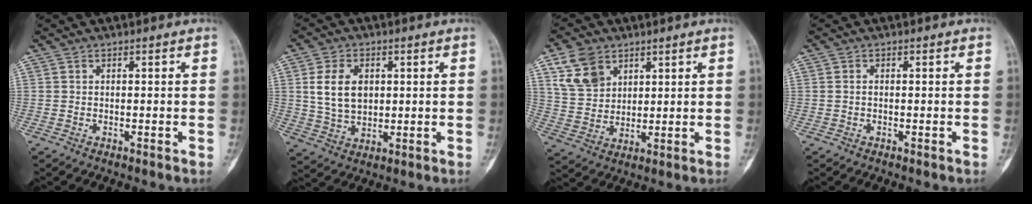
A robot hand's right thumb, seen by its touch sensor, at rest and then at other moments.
{"total": 8.9, "force": [1.9, 6.1, 6.2], "torque": [-0.103, -0.007, 0.043]}
{"total": 9.2, "force": [4.9, 6.4, 4.3], "torque": [-0.066, -0.016, 0.103]}
{"total": 0.6, "force": [-0.1, 0.4, 0.4], "torque": [-0.009, 0.001, -0.003]}